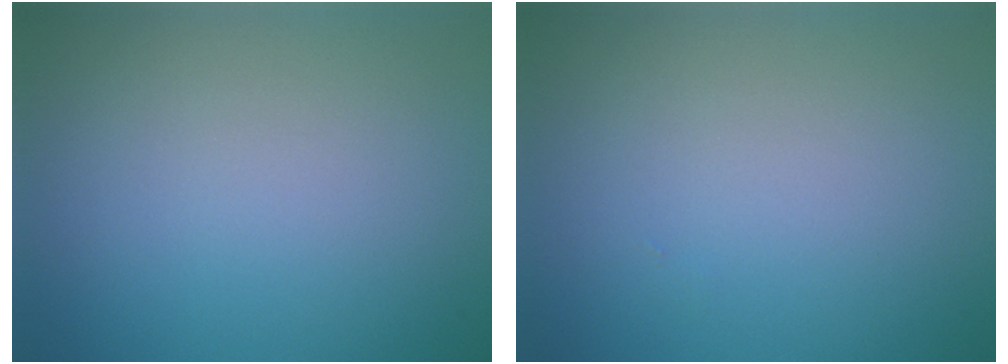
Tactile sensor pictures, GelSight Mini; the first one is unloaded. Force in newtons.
{"total": 0.0}